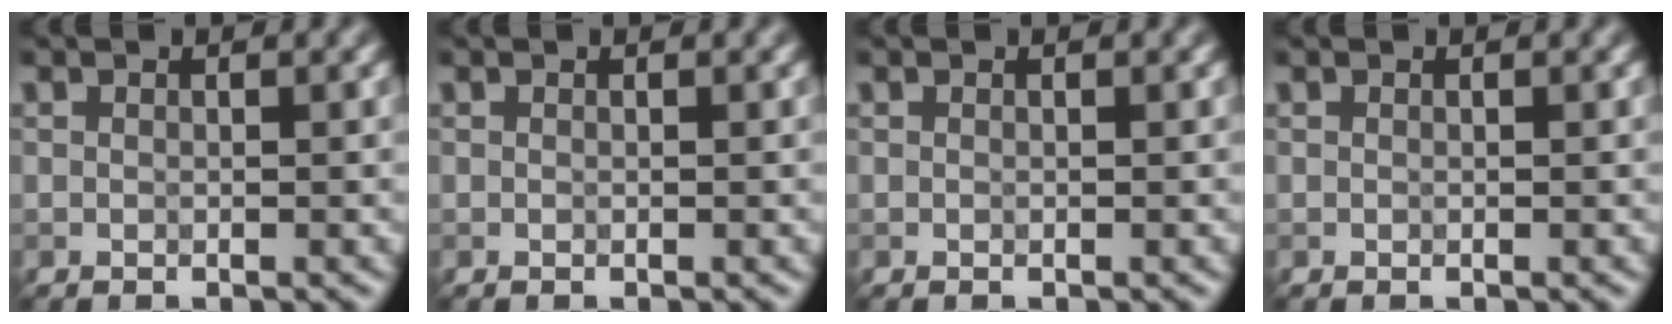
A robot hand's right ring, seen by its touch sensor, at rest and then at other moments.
{"total": 0.0}
{"total": 0.0}
{"total": 0.0}